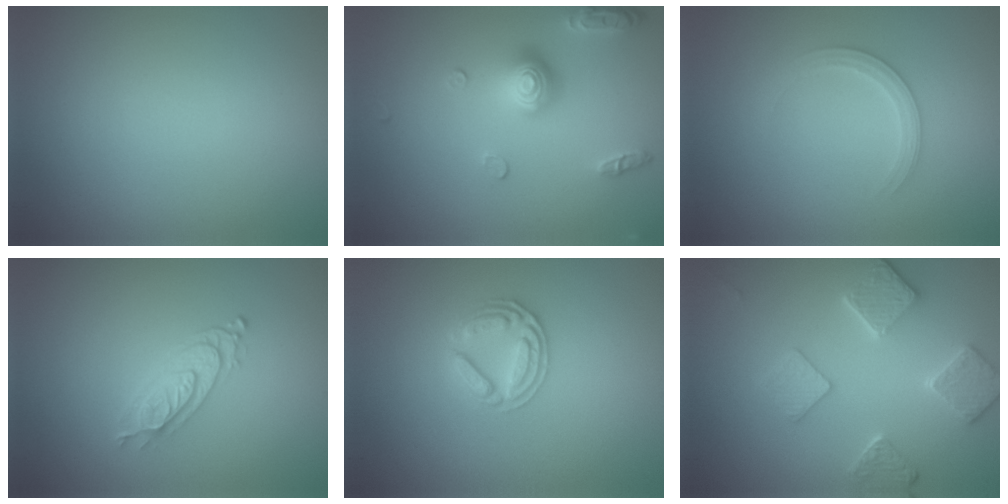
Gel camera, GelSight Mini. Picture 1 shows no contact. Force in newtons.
{"total": 3.7, "press": 2.9, "slide": 2.4}
{"total": 1.9, "press": 1.9, "slide": 0.2}
{"total": 2.5, "press": 2.0, "slide": 1.5}
{"total": 2.7, "press": 2.7, "slide": 0.6}
{"total": 3.5, "press": 3.5, "slide": 0.2}